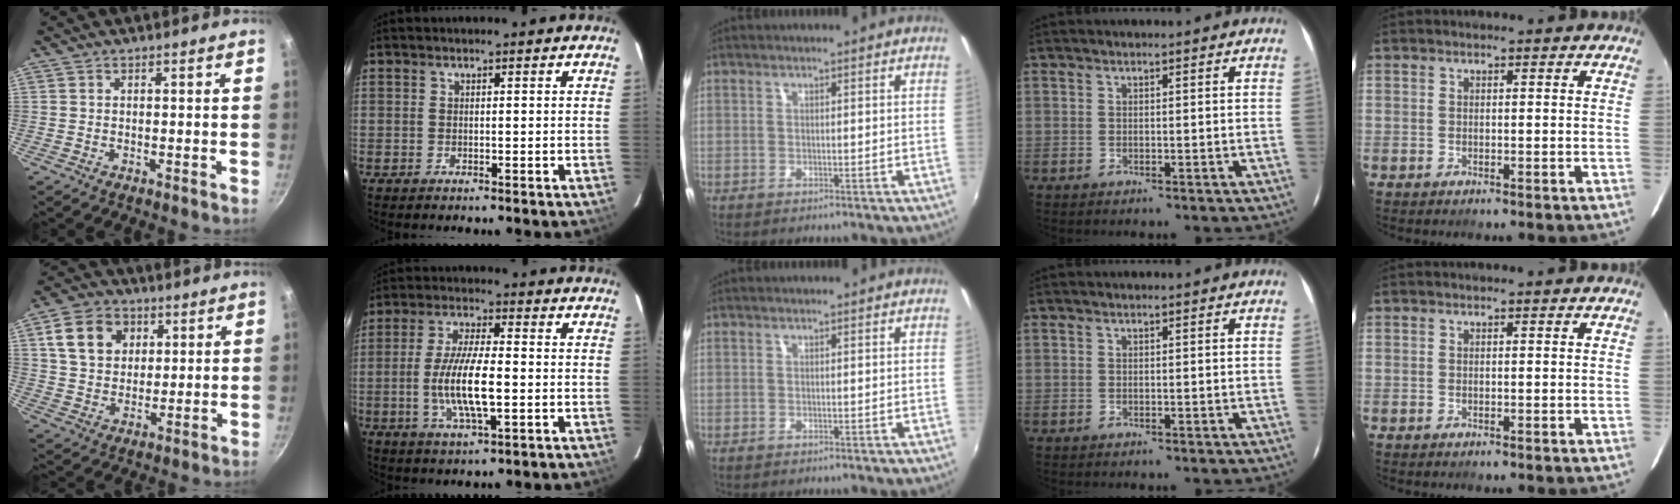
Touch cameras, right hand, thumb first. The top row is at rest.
{"thumb": {"total": 11.0, "force": [3.7, 8.5, 5.8], "torque": [-0.081, 0.001, 0.062]}, "index": {"total": 10.8, "force": [-1.9, 2.8, 10.3], "torque": [-0.204, -0.007, -0.035]}}